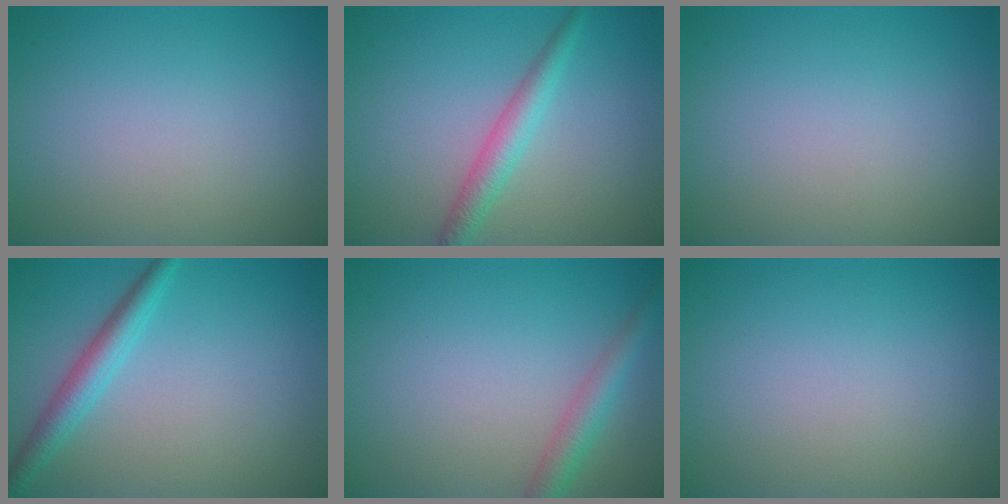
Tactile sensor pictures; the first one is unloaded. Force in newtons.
{"total": 2.7, "press": 2.7, "slide": 0.1}
{"total": 0.0}
{"total": 2.9, "press": 2.9, "slide": 0.1}
{"total": 2.8, "press": 2.8, "slide": 0.1}
{"total": 0.0}